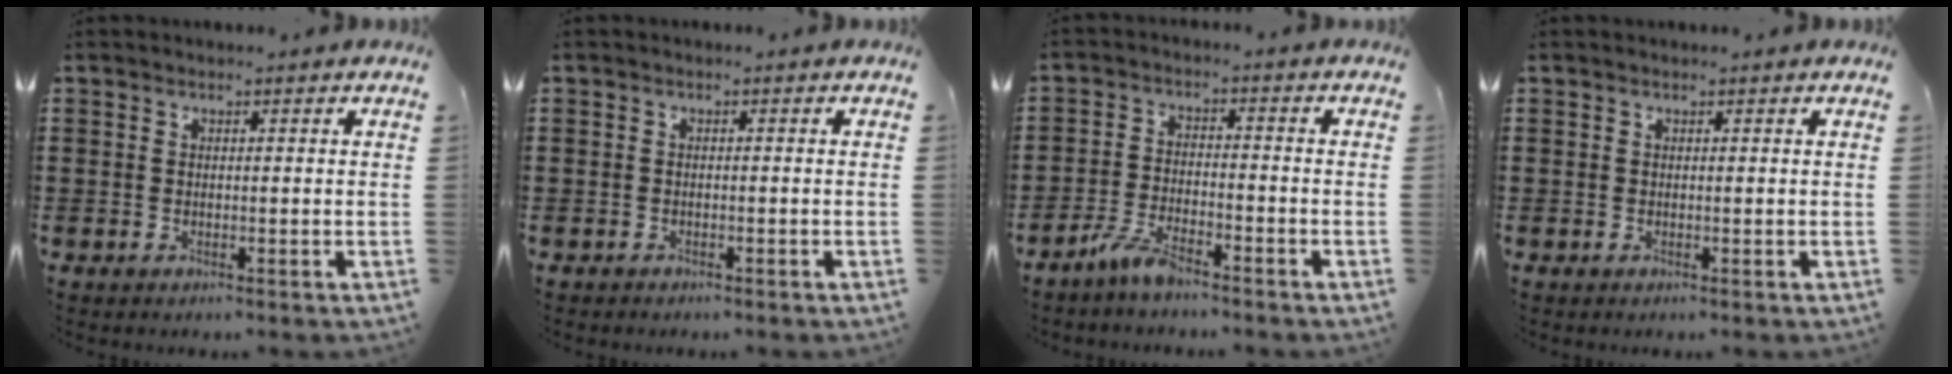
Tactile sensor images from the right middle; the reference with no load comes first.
{"total": 0.9, "force": [-0.6, 0.6, -0.1], "torque": [0.002, 0.003, -0.016]}
{"total": 4.1, "force": [-3.5, 0.8, 2.0], "torque": [-0.055, 0.001, -0.074]}
{"total": 0.0}